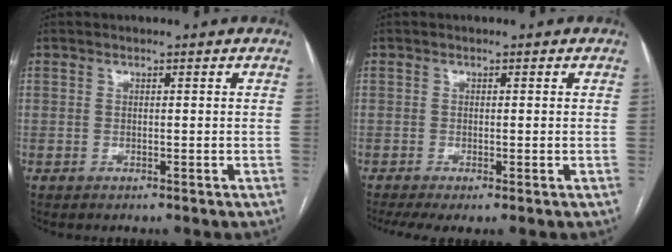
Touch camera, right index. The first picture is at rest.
{"total": 3.5, "force": [-2.1, 0.8, 2.7], "torque": [-0.048, -0.009, -0.039]}